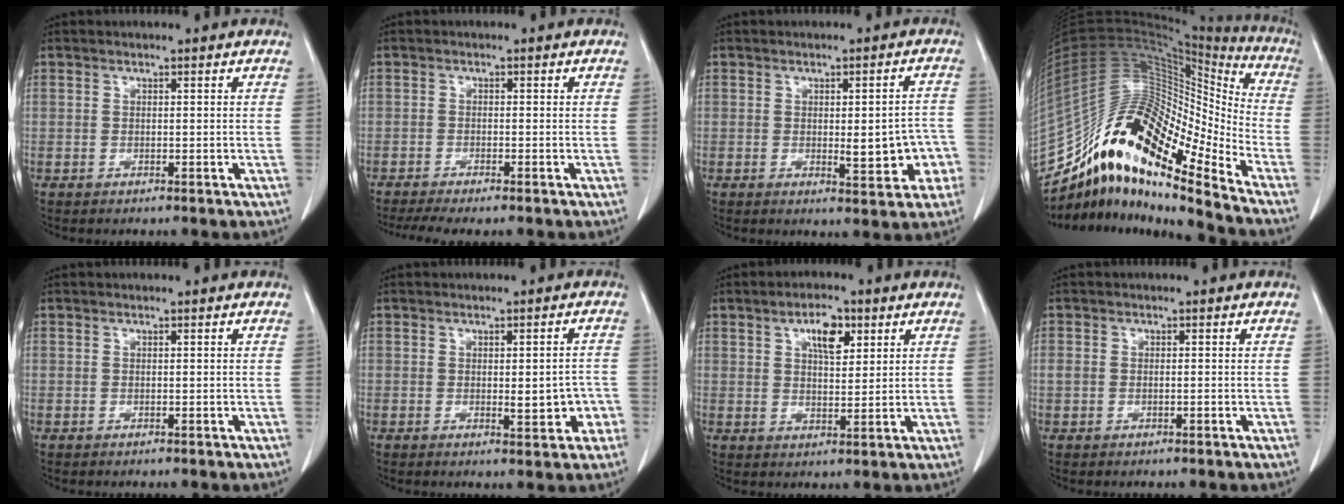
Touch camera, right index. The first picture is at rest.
{"total": 5.8, "force": [-4.7, 0.7, 3.4], "torque": [-0.050, -0.009, -0.074]}
{"total": 7.0, "force": [-1.5, 2.4, 6.4], "torque": [-0.074, 0.009, -0.012]}
{"total": 18.2, "force": [-13.7, 3.5, 11.6], "torque": [-0.202, 0.072, -0.244]}
{"total": 0.0}
{"total": 4.7, "force": [-1.1, 1.7, 4.2], "torque": [-0.050, 0.002, -0.008]}
{"total": 5.7, "force": [2.7, 2.4, 4.4], "torque": [-0.075, 0.004, 0.044]}
{"total": 1.5, "force": [-0.2, 1.0, 1.1], "torque": [-0.029, 0.011, 0.002]}